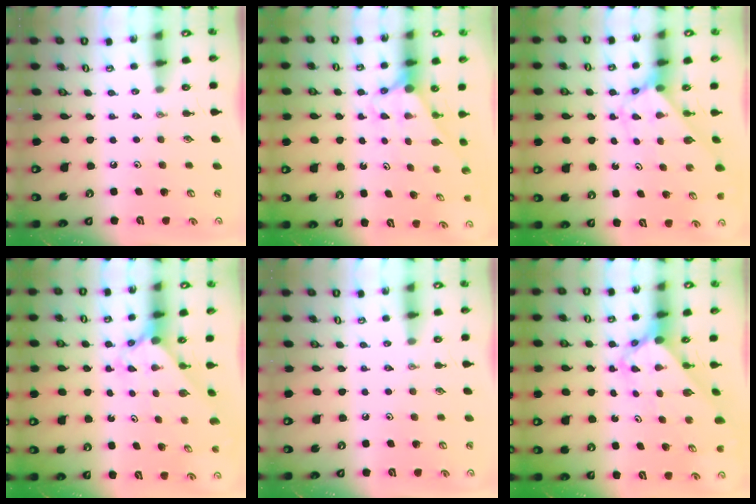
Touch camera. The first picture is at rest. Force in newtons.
{"total": 3.0, "press": 3.0, "slide": 0.0}
{"total": 2.7, "press": 2.7, "slide": 0.1}
{"total": 2.4, "press": 2.3, "slide": 0.2}
{"total": 0.0}
{"total": 3.5, "press": 3.5, "slide": 0.2}